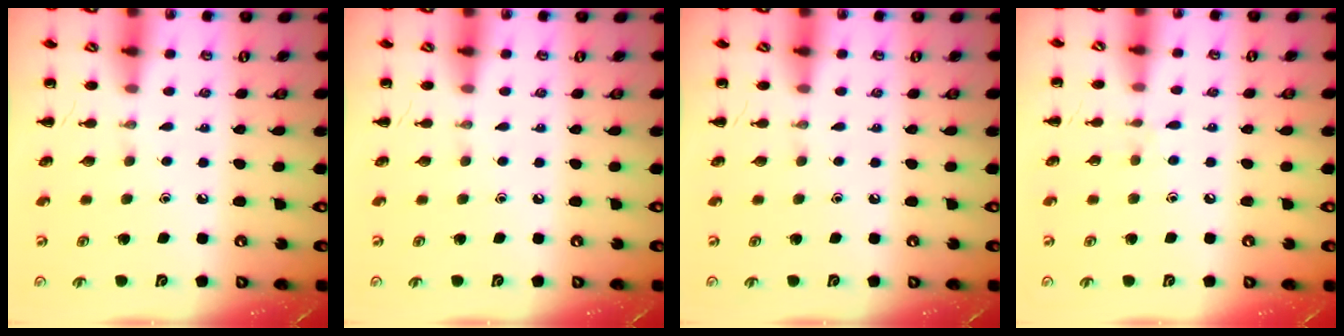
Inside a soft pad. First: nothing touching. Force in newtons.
{"total": 0.0}
{"total": 0.0}
{"total": 3.7, "press": 3.4, "slide": 1.5}